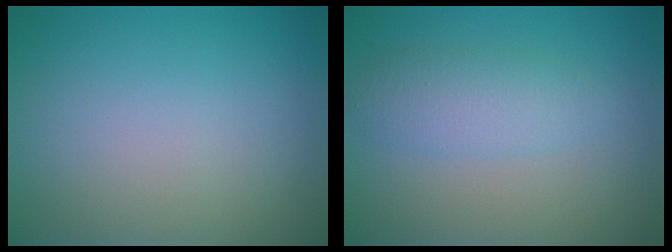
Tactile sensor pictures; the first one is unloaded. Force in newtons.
{"total": 2.8, "press": 2.8, "slide": 0.1}